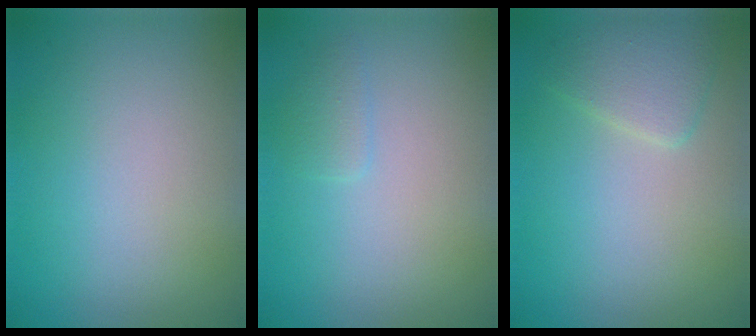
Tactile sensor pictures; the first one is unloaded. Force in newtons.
{"total": 1.0, "press": 1.0, "slide": 0.0}
{"total": 2.4, "press": 2.4, "slide": 0.1}